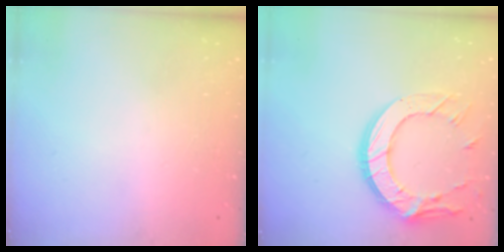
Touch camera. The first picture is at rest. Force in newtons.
{"total": 17.3, "press": 17.2, "slide": 1.3}